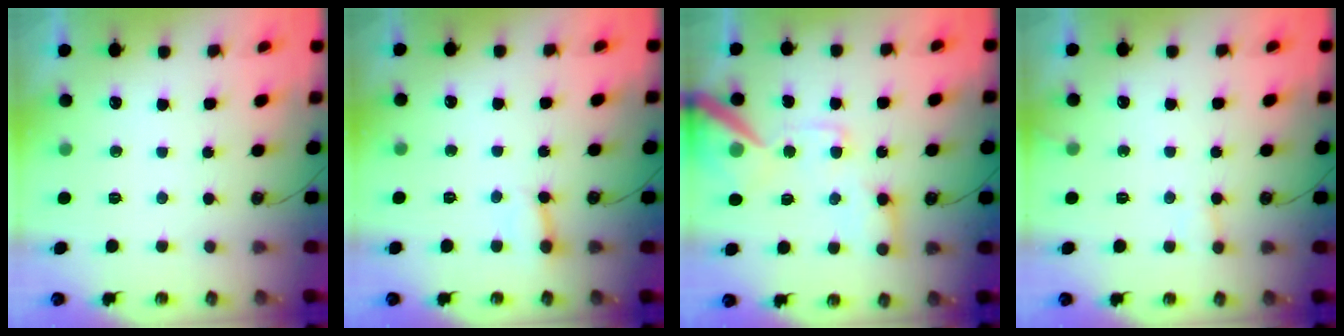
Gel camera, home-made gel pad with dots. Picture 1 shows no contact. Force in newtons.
{"total": 2.6, "press": 2.6, "slide": 0.1}
{"total": 16.7, "press": 16.5, "slide": 2.3}
{"total": 5.3, "press": 5.3, "slide": 0.3}